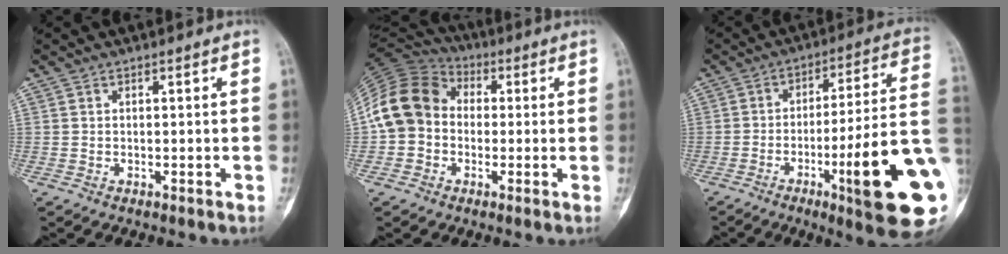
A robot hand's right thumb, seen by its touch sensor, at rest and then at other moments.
{"total": 13.0, "force": [0.0, 10.8, 7.1], "torque": [-0.126, 0.038, -0.013]}
{"total": 21.8, "force": [-6.4, 2.7, 20.7], "torque": [-0.254, 0.013, -0.089]}